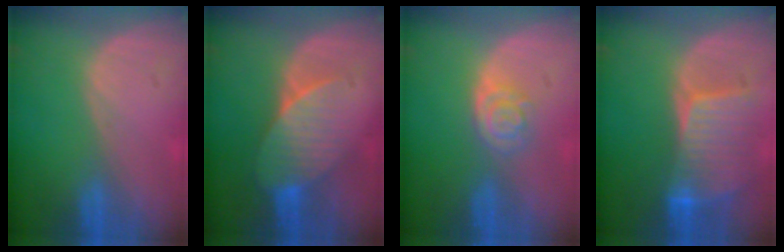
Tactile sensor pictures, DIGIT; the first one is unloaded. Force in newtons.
{"total": 7.3, "press": 6.9, "slide": 2.5}
{"total": 4.1, "press": 3.6, "slide": 1.9}
{"total": 8.4, "press": 7.6, "slide": 3.5}